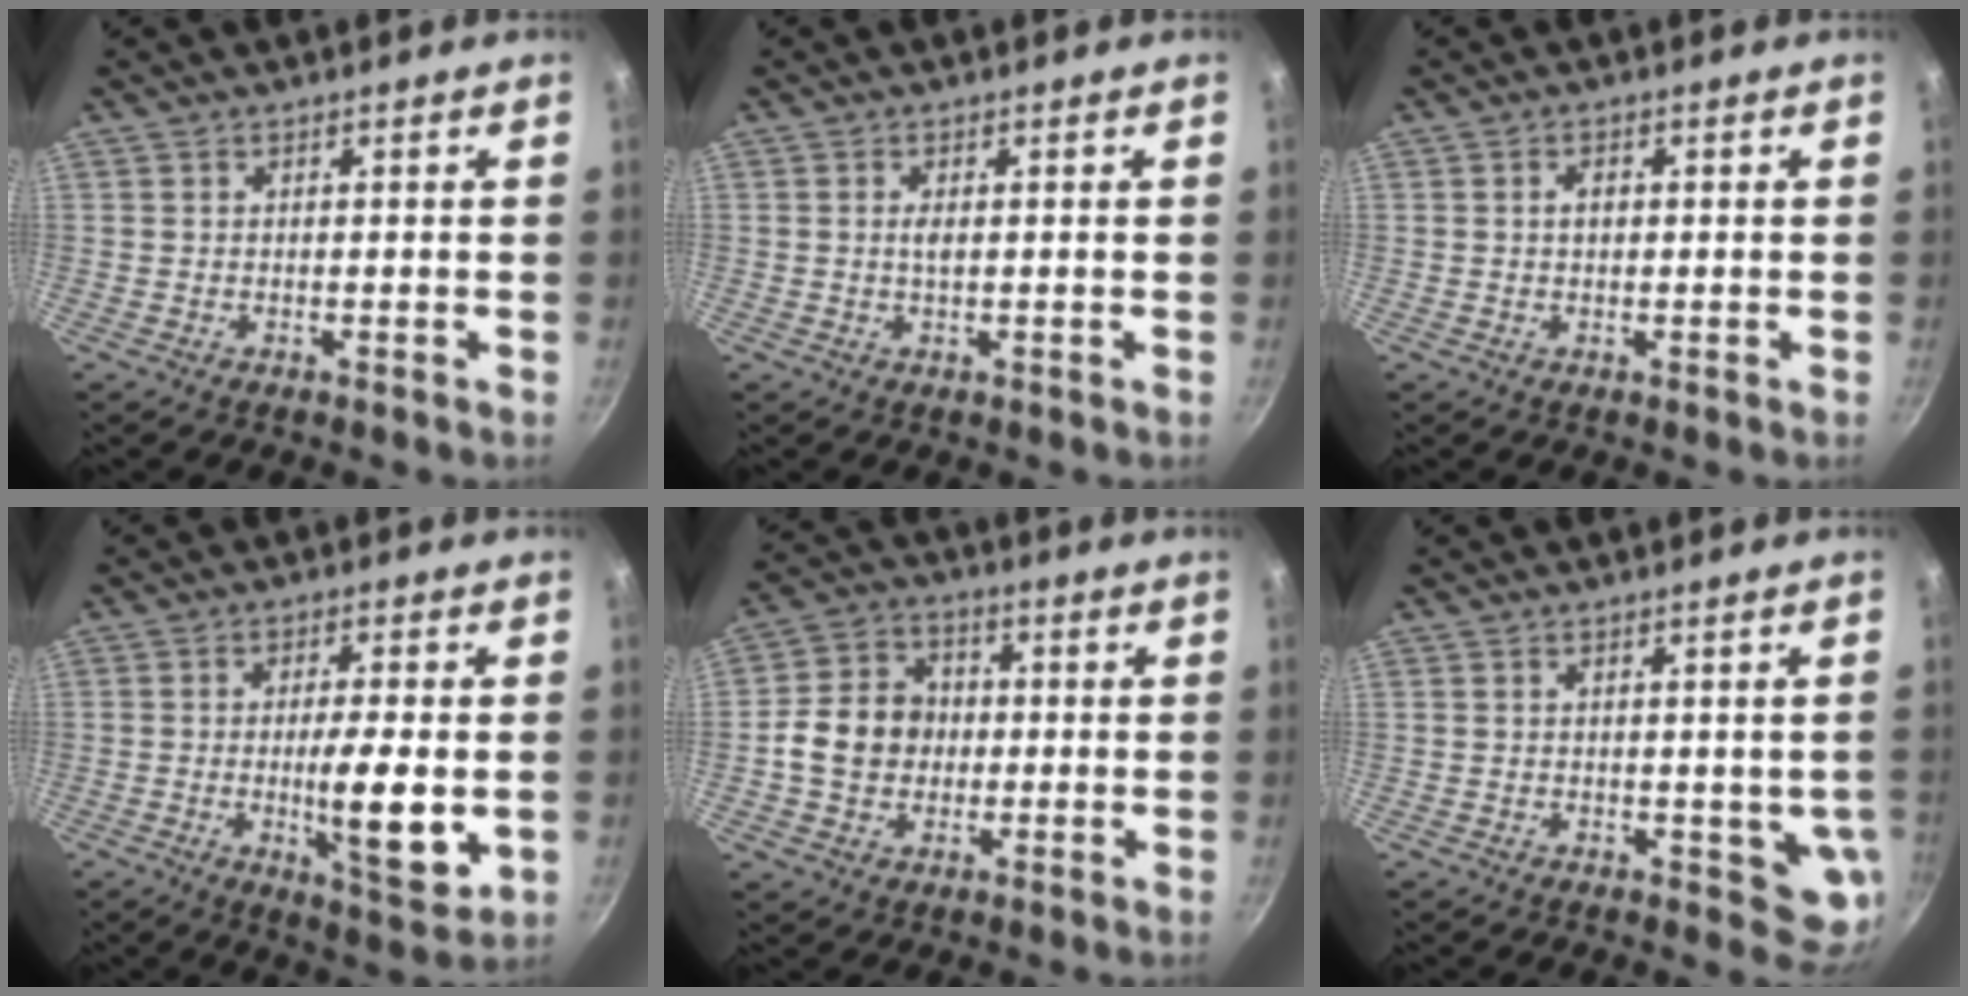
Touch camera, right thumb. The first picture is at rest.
{"total": 1.5, "force": [0.2, 0.6, 1.3], "torque": [-0.026, 0.001, 0.002]}
{"total": 1.7, "force": [0.2, 1.2, 1.2], "torque": [-0.014, 0.003, 0.003]}
{"total": 11.4, "force": [-1.7, 3.0, 10.9], "torque": [-0.172, -0.007, -0.021]}
{"total": 10.5, "force": [-0.6, 8.8, 5.6], "torque": [-0.072, 0.019, -0.024]}
{"total": 5.6, "force": [-0.1, 3.0, 4.7], "torque": [-0.042, -0.011, 0.002]}